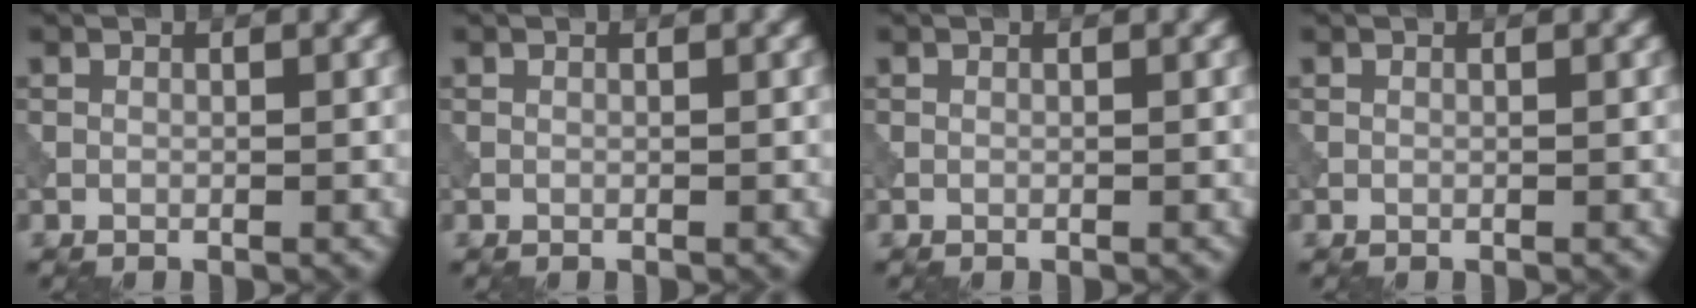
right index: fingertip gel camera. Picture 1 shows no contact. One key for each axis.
{"total": 0.0}
{"total": 0.0}
{"total": 0.0}